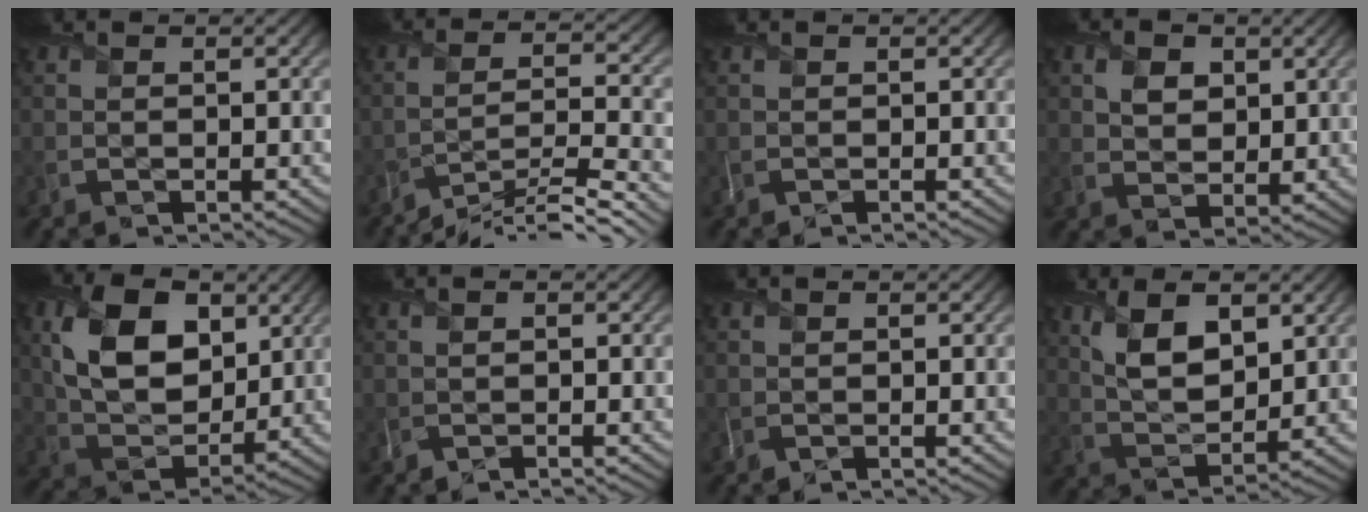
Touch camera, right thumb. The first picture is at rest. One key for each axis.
{"total": 10.0, "fx": -8.3, "fy": 0.9, "fz": 5.5, "tx": -0.100, "ty": 0.023, "tz": -0.147}
{"total": 0.0}
{"total": 4.1, "fx": 1.8, "fy": 3.0, "fz": 2.2, "tx": -0.053, "ty": -0.005, "tz": 0.025}
{"total": 12.1, "fx": 3.9, "fy": 7.9, "fz": 8.4, "tx": -0.176, "ty": 0.000, "tz": 0.071}
{"total": 0.7, "fx": -0.3, "fy": -0.1, "fz": 0.6, "tx": -0.012, "ty": 0.005, "tz": -0.009}
{"total": 0.0}
{"total": 8.7, "fx": 3.8, "fy": 4.1, "fz": 6.6, "tx": -0.138, "ty": 0.001, "tz": 0.076}